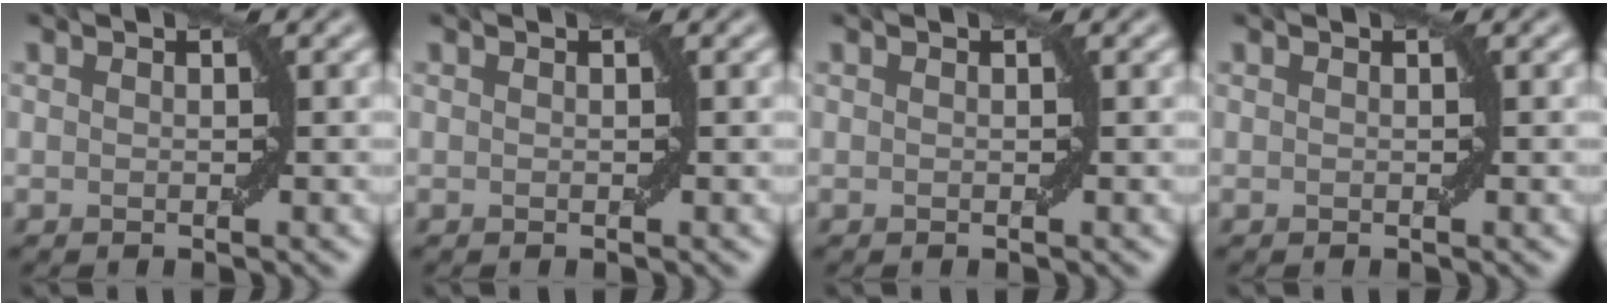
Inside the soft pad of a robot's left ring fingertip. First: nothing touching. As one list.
[{"total": 0.0}, {"total": 0.0}, {"total": 0.0}]